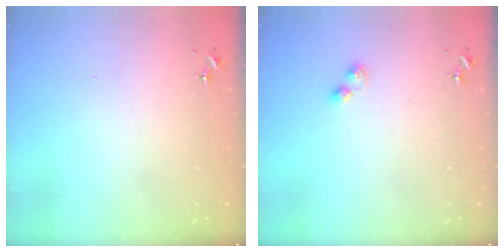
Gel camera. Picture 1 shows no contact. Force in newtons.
{"total": 3.2, "press": 3.2, "slide": 0.4}